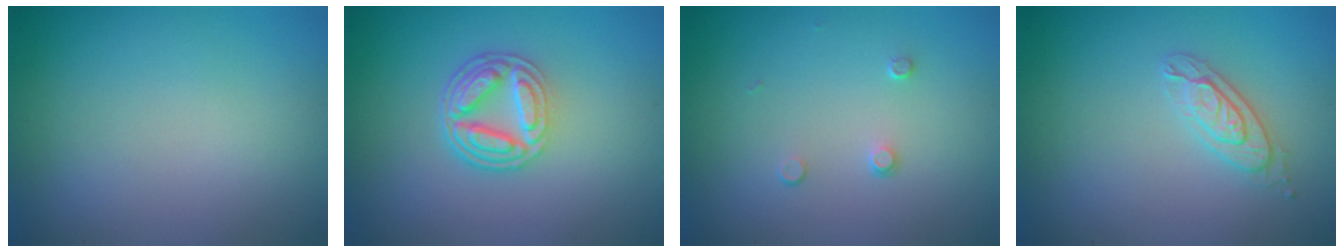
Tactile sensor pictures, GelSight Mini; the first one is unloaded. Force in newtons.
{"total": 5.0, "press": 3.7, "slide": 3.3}
{"total": 0.9, "press": 0.6, "slide": 0.6}
{"total": 2.2, "press": 2.2, "slide": 0.3}